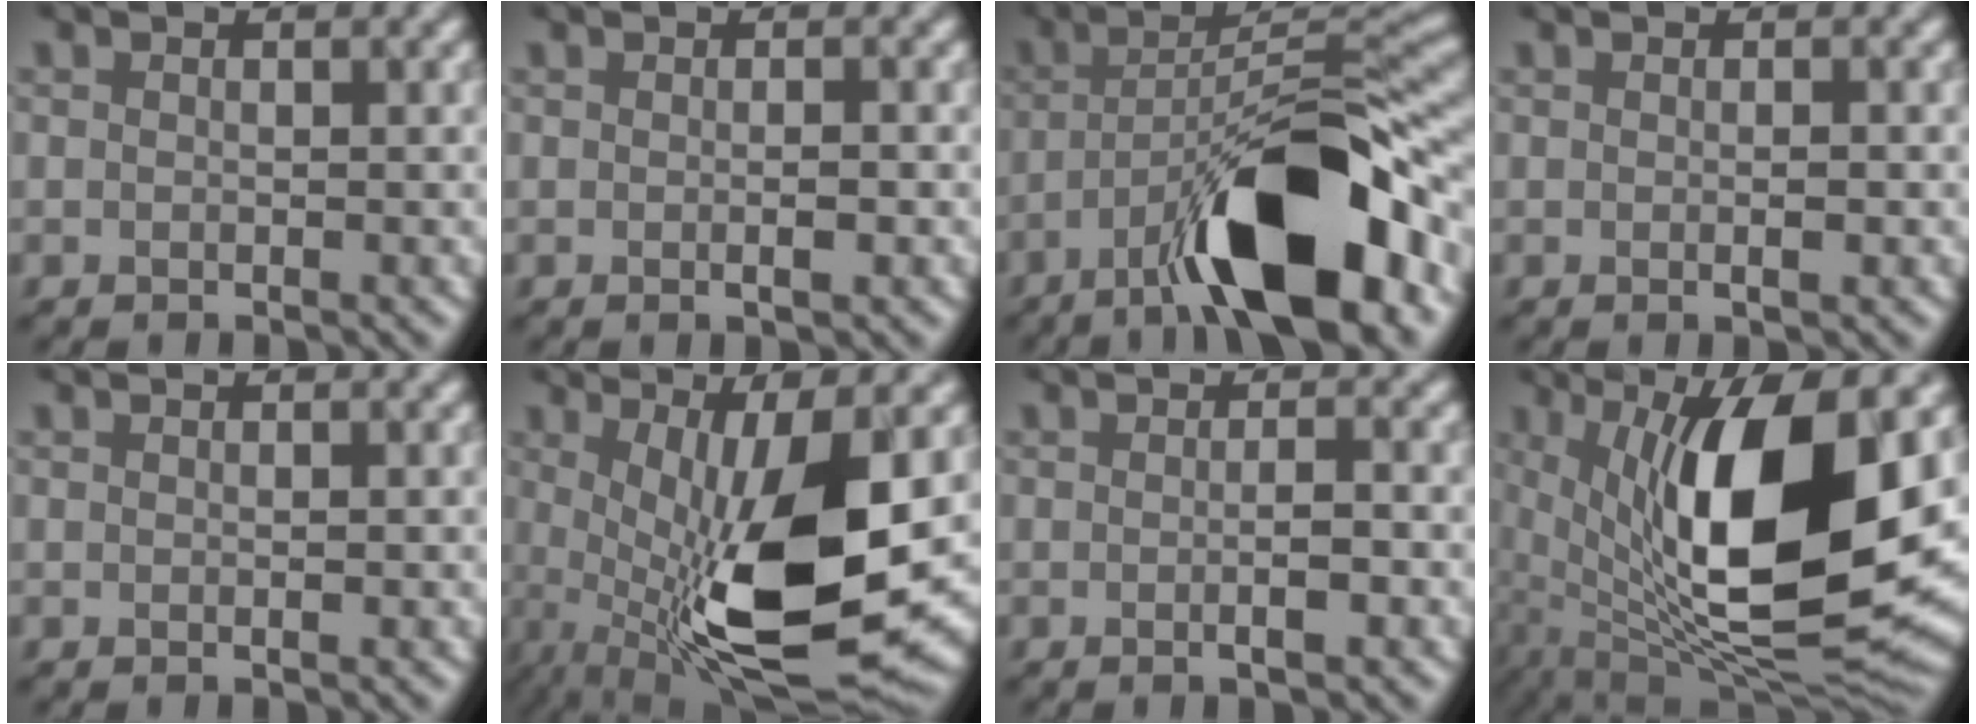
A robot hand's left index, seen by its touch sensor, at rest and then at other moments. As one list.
[{"total": 1.9, "force": [-0.1, 0.5, 1.9], "torque": [-0.021, -0.002, -0.004]}, {"total": 12.7, "force": [-6.4, 3.2, 10.5], "torque": [-0.155, 0.016, -0.110]}, {"total": 1.6, "force": [0.0, 0.4, 1.6], "torque": [-0.019, 0.001, -0.003]}, {"total": 0.7, "force": [0.1, 0.2, 0.6], "torque": [-0.008, 0.004, 0.001]}, {"total": 13.8, "force": [-0.8, 4.3, 13.1], "torque": [-0.219, -0.027, -0.008]}, {"total": 2.6, "force": [-0.2, 0.7, 2.5], "torque": [-0.025, -0.001, -0.003]}, {"total": 15.0, "force": [2.0, 5.7, 13.8], "torque": [-0.240, -0.025, 0.040]}]